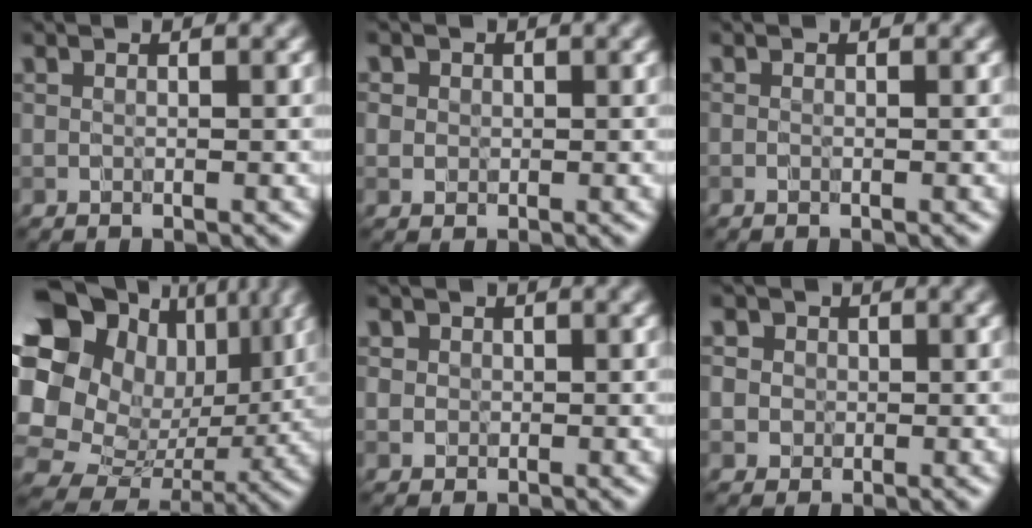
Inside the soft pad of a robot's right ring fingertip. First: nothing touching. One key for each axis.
{"total": 1.2, "fx": 0.3, "fy": 1.1, "fz": 0.2, "tx": 0.002, "ty": 0.001, "tz": 0.002}
{"total": 0.0}
{"total": 19.4, "fx": 3.5, "fy": 16.1, "fz": 10.1, "tx": -0.228, "ty": 0.011, "tz": 0.074}
{"total": 1.1, "fx": 0.2, "fy": 1.1, "fz": 0.1, "tx": 0.006, "ty": -0.001, "tz": 0.001}
{"total": 3.0, "fx": 1.1, "fy": 2.7, "fz": 0.9, "tx": 0.002, "ty": 0.012, "tz": 0.004}